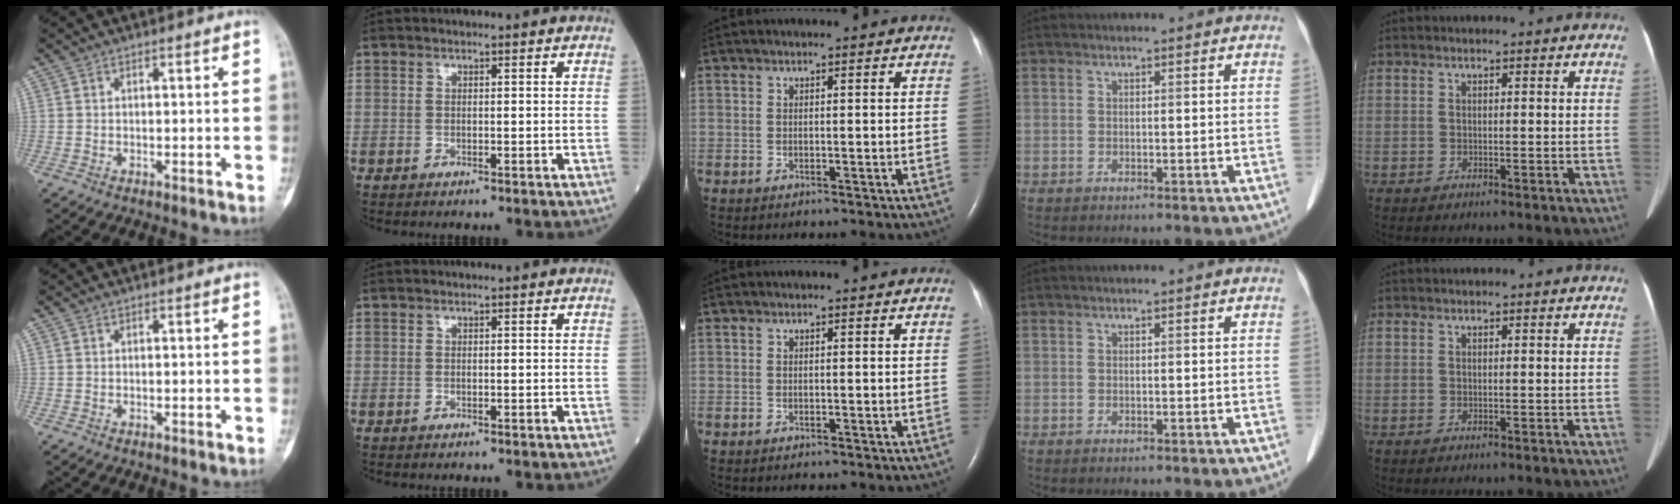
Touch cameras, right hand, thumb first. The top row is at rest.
{}